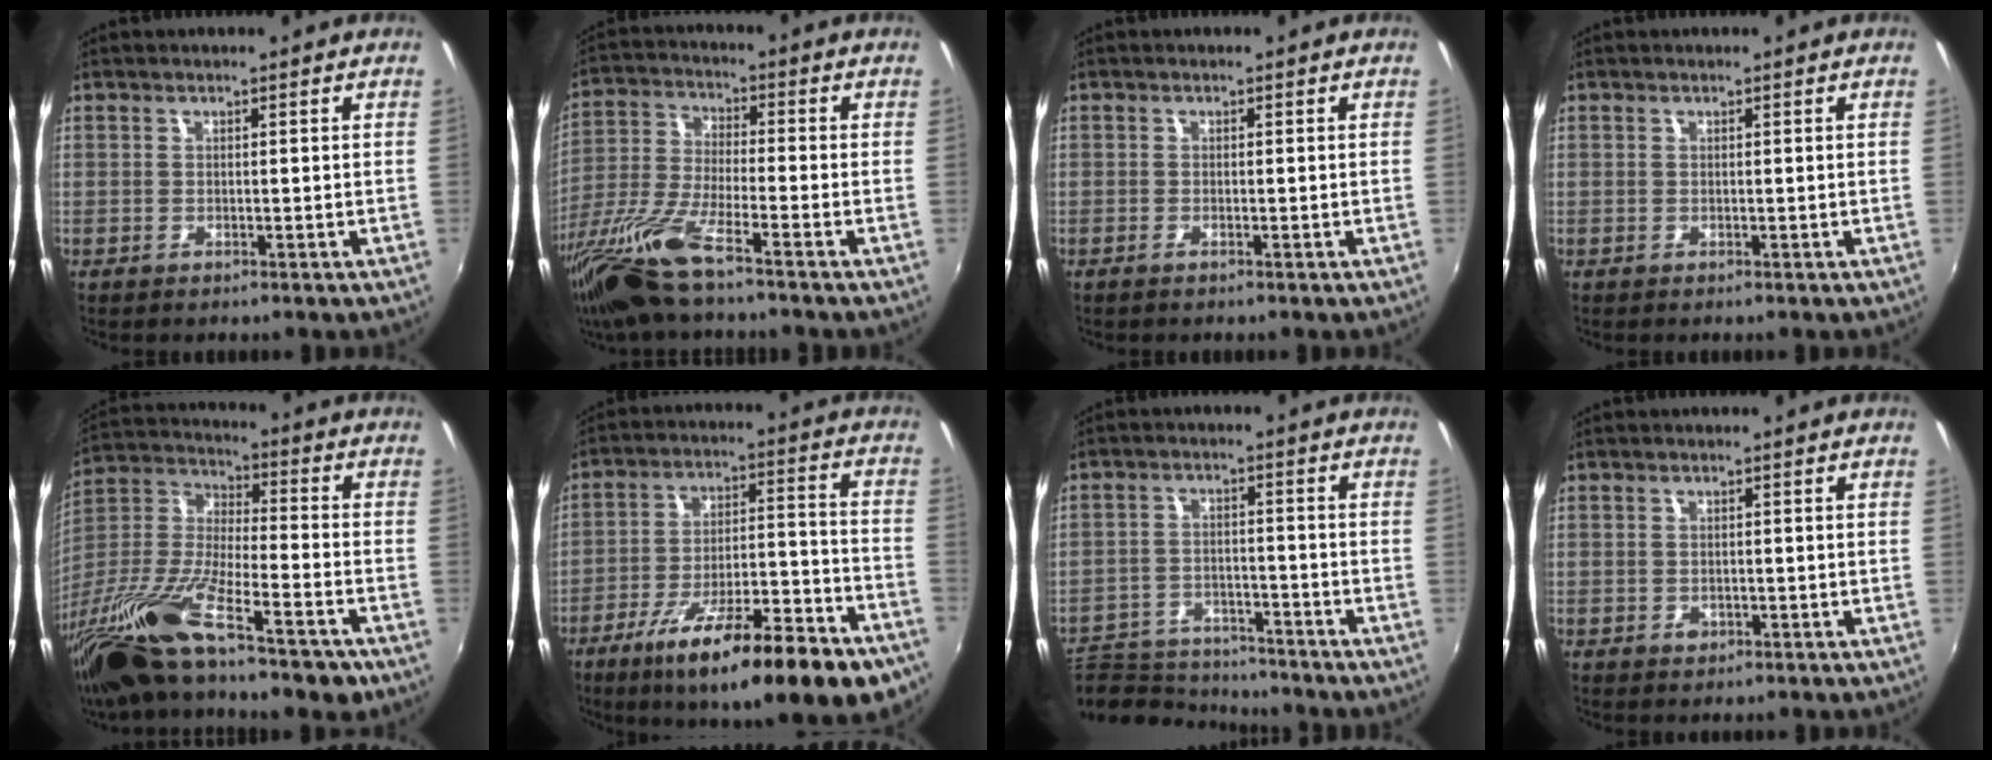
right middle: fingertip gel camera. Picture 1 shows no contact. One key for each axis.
{"total": 13.8, "fx": -9.9, "fy": 1.5, "fz": 9.5, "tx": -0.210, "ty": -0.032, "tz": -0.196}
{"total": 0.7, "fx": -0.5, "fy": 0.0, "fz": 0.5, "tx": -0.010, "ty": -0.002, "tz": -0.012}
{"total": 0.0}
{"total": 23.9, "fx": -16.3, "fy": 5.8, "fz": 16.4, "tx": -0.322, "ty": -0.044, "tz": -0.291}
{"total": 25.1, "fx": -16.9, "fy": 5.6, "fz": 17.7, "tx": -0.277, "ty": -0.043, "tz": -0.246}
{"total": 11.2, "fx": -10.4, "fy": 3.5, "fz": 2.3, "tx": -0.066, "ty": 0.011, "tz": -0.162}
{"total": 1.4, "fx": -0.6, "fy": 1.1, "fz": 0.5, "tx": -0.007, "ty": -0.002, "tz": -0.008}